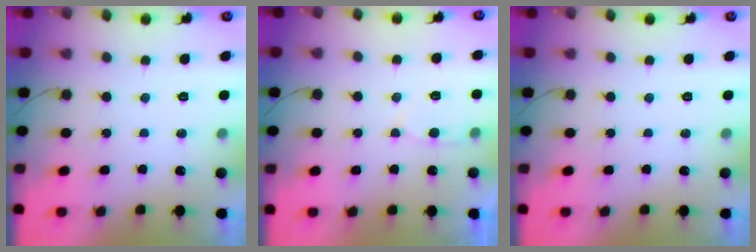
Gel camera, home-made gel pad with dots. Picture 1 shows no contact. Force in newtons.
{"total": 3.9, "press": 3.8, "slide": 0.6}
{"total": 0.0}